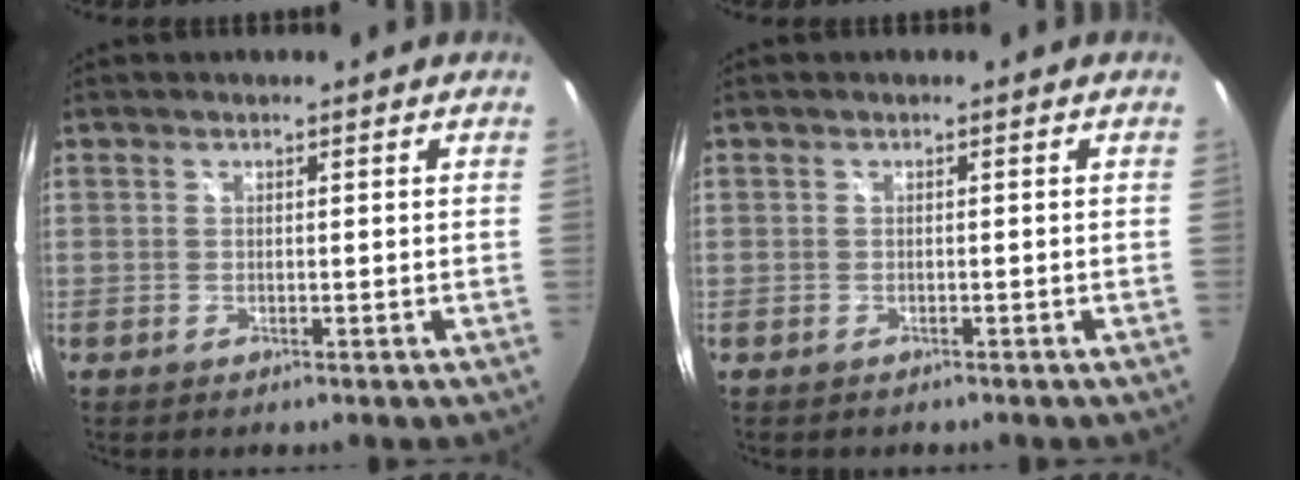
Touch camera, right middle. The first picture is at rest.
{"total": 0.5, "force": [-0.4, 0.3, -0.1], "torque": [-0.002, 0.000, -0.008]}